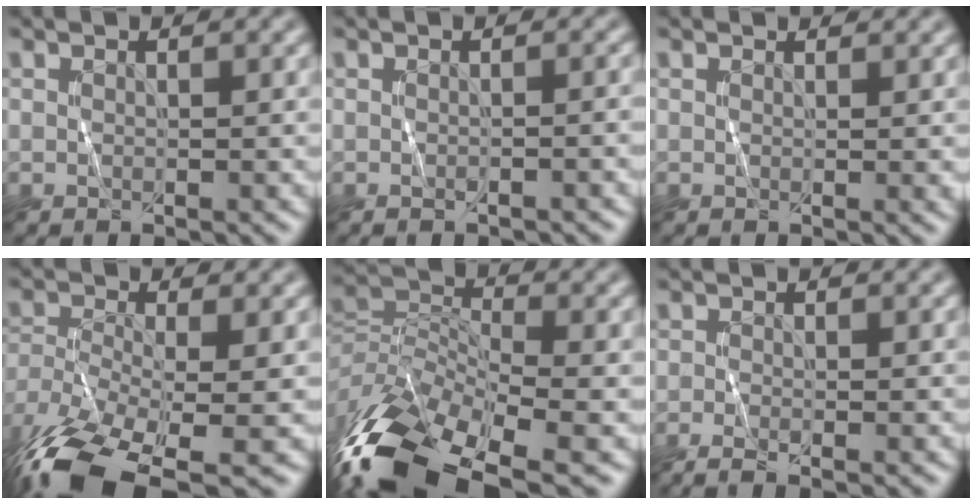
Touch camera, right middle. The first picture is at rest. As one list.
[{"total": 1.8, "force": [-0.7, 0.5, 1.6], "torque": [-0.012, 0.000, -0.008]}, {"total": 1.1, "force": [0.9, 0.2, 0.6], "torque": [-0.005, -0.002, 0.014]}, {"total": 13.1, "force": [-8.8, 4.9, 8.4], "torque": [-0.192, -0.033, -0.151]}, {"total": 15.0, "force": [-9.0, 6.8, 10.0], "torque": [-0.233, 0.001, -0.168]}, {"total": 2.5, "force": [-1.4, 0.7, 2.0], "torque": [-0.039, -0.005, -0.027]}]